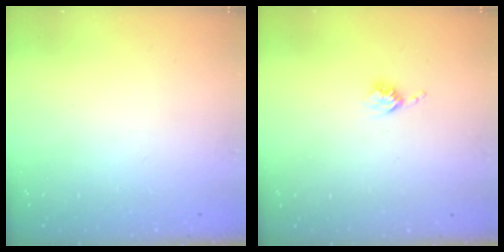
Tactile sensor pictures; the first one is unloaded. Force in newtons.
{"total": 3.3, "press": 3.3, "slide": 0.4}